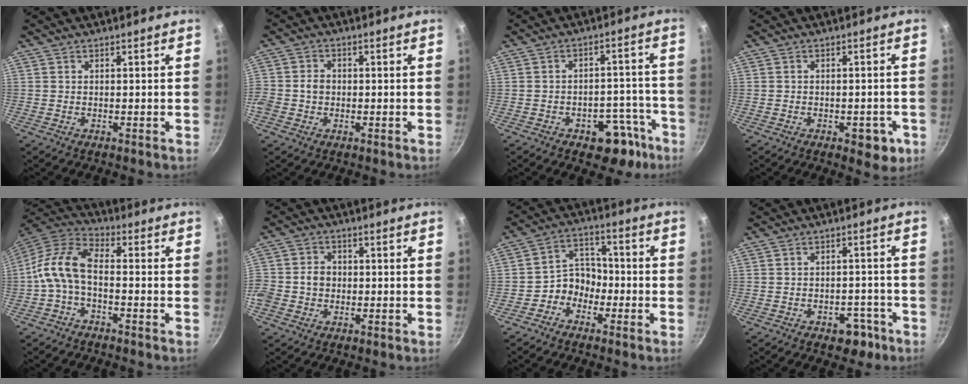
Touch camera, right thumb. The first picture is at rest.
{"total": 4.3, "force": [-0.5, 3.6, 2.4], "torque": [-0.045, 0.012, -0.009]}
{"total": 9.8, "force": [-5.8, 5.5, 5.6], "torque": [-0.040, 0.056, -0.071]}
{"total": 5.0, "force": [-2.2, 2.6, 3.6], "torque": [-0.025, 0.009, -0.025]}
{"total": 10.3, "force": [-1.8, 5.3, 8.7], "torque": [-0.178, 0.036, -0.048]}
{"total": 7.3, "force": [-0.7, 6.2, 3.9], "torque": [-0.072, 0.021, -0.012]}
{"total": 7.1, "force": [-3.0, 5.7, 3.0], "torque": [-0.020, 0.042, -0.067]}
{"total": 5.1, "force": [-3.0, 3.2, 2.6], "torque": [-0.013, 0.029, -0.037]}